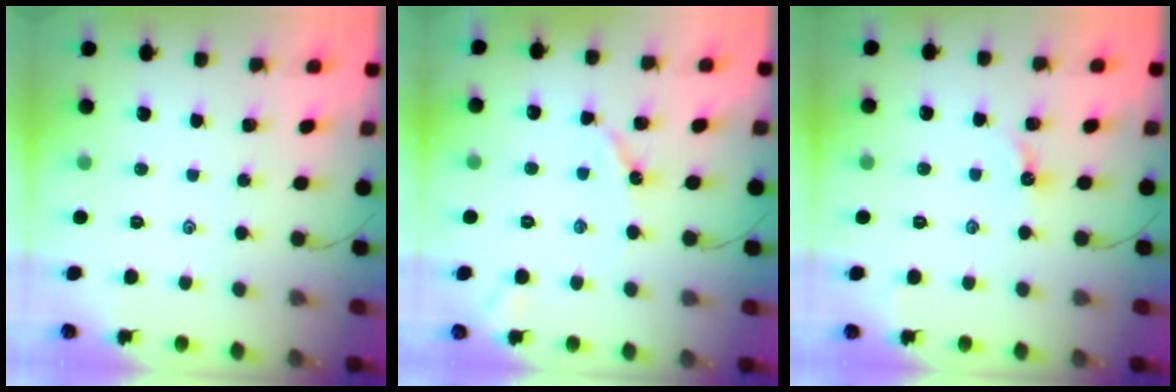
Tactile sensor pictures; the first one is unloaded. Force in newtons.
{"total": 4.5, "press": 4.5, "slide": 0.6}
{"total": 3.5, "press": 3.5, "slide": 0.4}